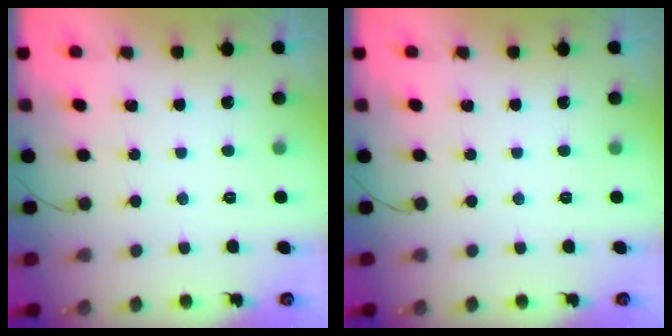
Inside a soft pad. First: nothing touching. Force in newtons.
{"total": 0.0}